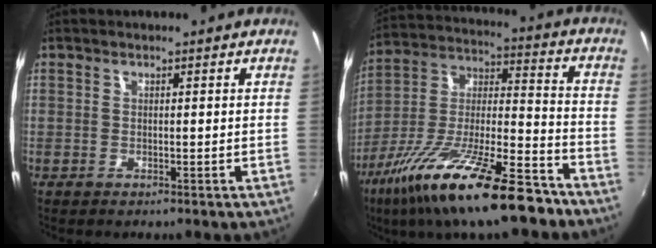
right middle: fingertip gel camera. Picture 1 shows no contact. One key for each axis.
{"total": 23.2, "fx": -15.3, "fy": 5.2, "fz": 16.7, "tx": -0.301, "ty": -0.031, "tz": -0.258}